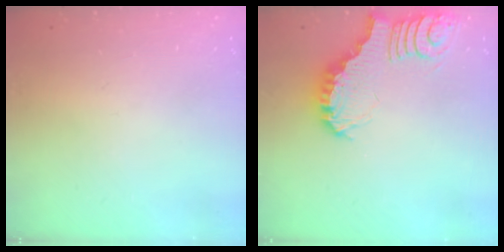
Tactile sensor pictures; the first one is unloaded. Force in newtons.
{"total": 3.9, "press": 3.9, "slide": 0.6}